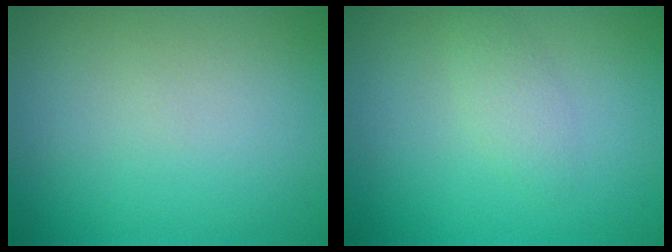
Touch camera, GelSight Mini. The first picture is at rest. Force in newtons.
{"total": 1.4, "press": 1.4, "slide": 0.0}